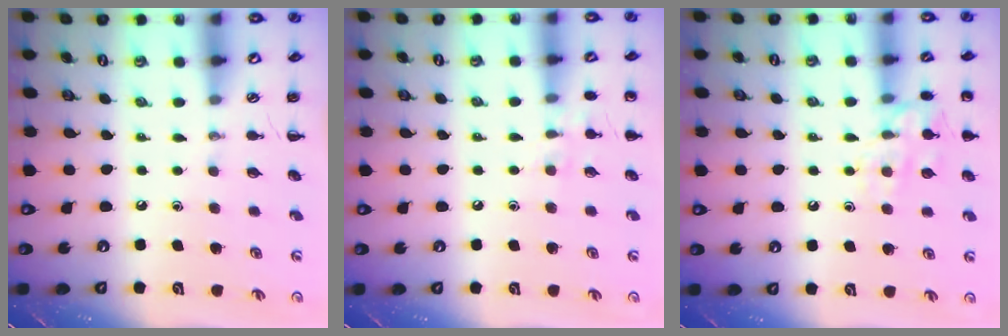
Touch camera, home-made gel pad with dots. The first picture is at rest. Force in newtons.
{"total": 6.1, "press": 5.8, "slide": 2.0}
{"total": 11.8, "press": 11.7, "slide": 1.0}